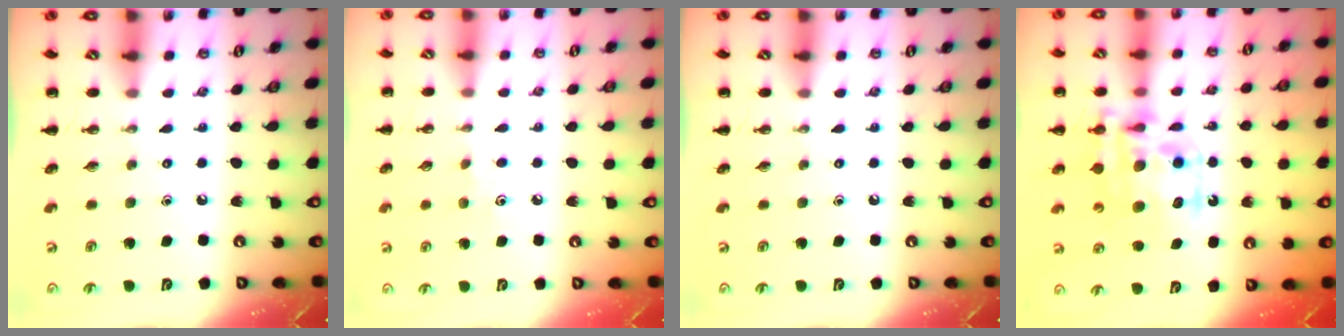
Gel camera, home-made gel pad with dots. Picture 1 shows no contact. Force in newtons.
{"total": 3.8, "press": 3.6, "slide": 1.2}
{"total": 0.0}
{"total": 15.5, "press": 15.1, "slide": 3.6}